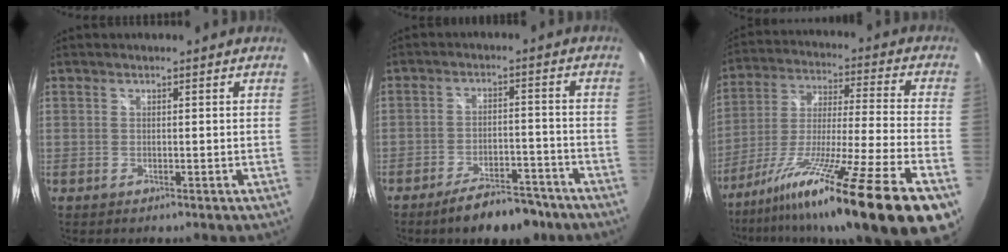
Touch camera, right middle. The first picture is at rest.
{"total": 10.1, "force": [-7.9, 3.5, 5.2], "torque": [-0.097, 0.008, -0.113]}
{"total": 25.7, "force": [-17.1, -1.5, 19.1], "torque": [-0.301, -0.077, -0.284]}